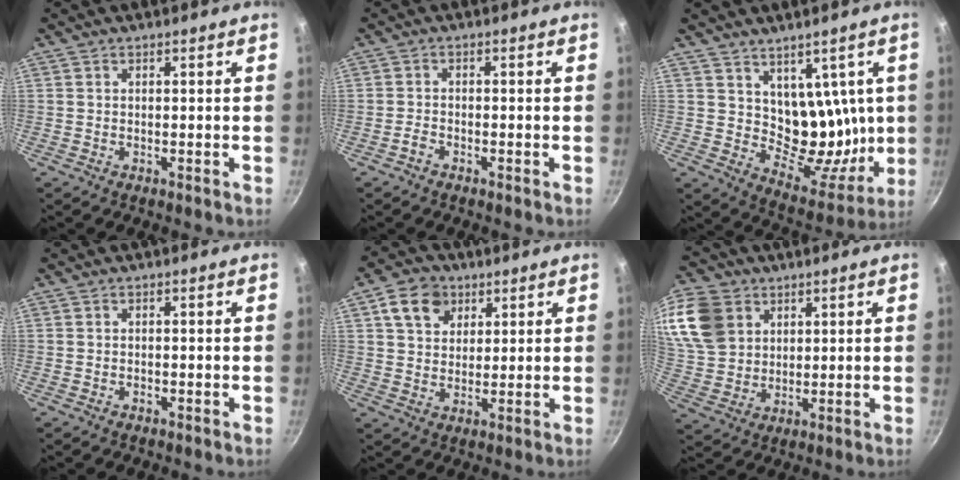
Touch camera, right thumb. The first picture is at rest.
{"total": 1.5, "force": [-1.2, 0.5, 0.5], "torque": [-0.016, 0.014, -0.026]}
{"total": 13.3, "force": [3.4, 9.1, 9.1], "torque": [-0.077, -0.051, 0.066]}
{"total": 0.6, "force": [-0.4, 0.4, 0.3], "torque": [-0.006, 0.002, -0.006]}
{"total": 8.5, "force": [3.9, 6.3, 4.1], "torque": [-0.046, -0.001, 0.063]}
{"total": 15.5, "force": [6.3, 11.8, 7.7], "torque": [-0.146, -0.004, 0.131]}